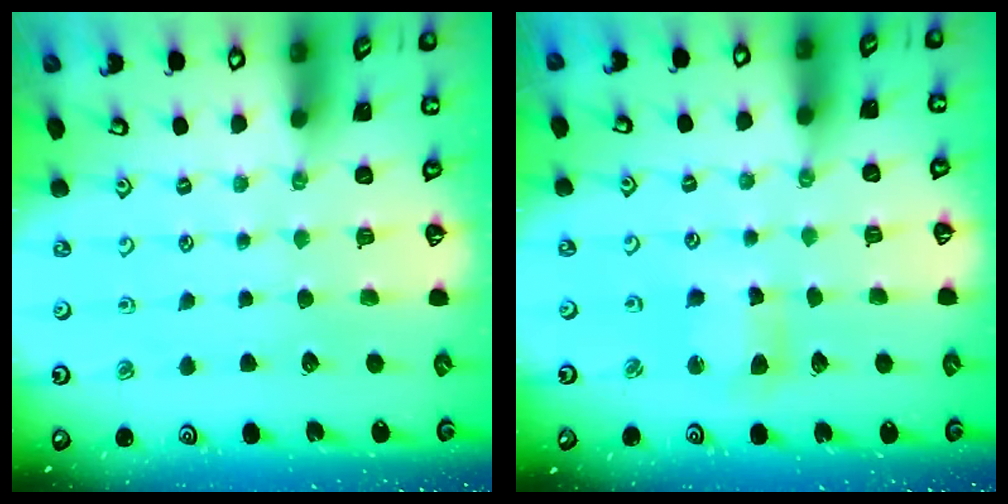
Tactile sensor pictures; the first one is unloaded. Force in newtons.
{"total": 6.4, "press": 6.3, "slide": 0.8}